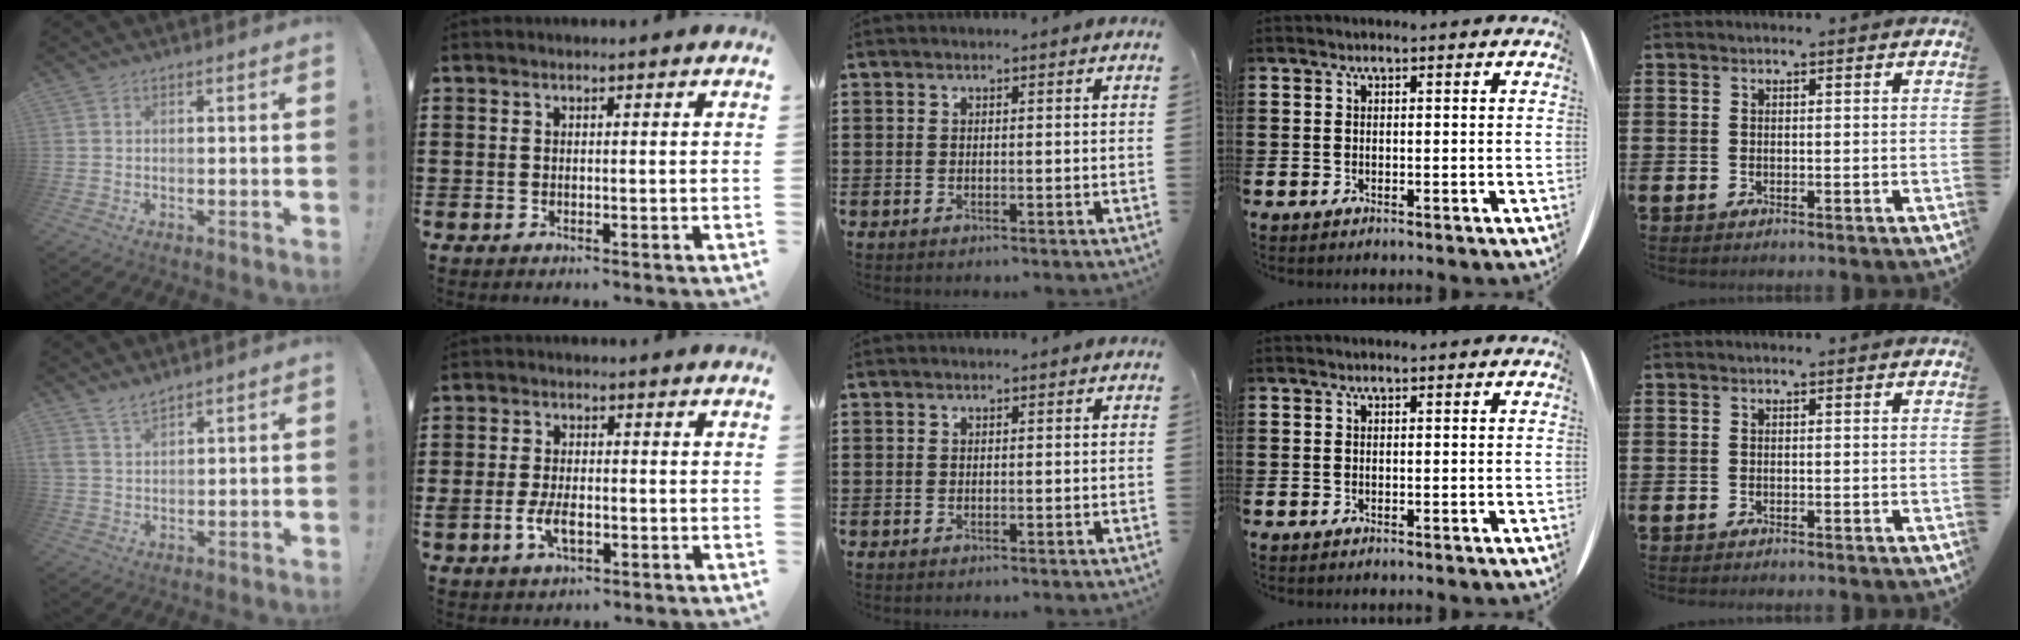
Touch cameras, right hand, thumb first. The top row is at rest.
{"thumb": {"total": 4.7, "force": [4.0, 1.6, 1.8], "torque": [-0.037, -0.019, 0.077]}, "index": {"total": 4.4, "force": [-1.3, 2.4, 3.5], "torque": [-0.076, -0.002, -0.024]}}